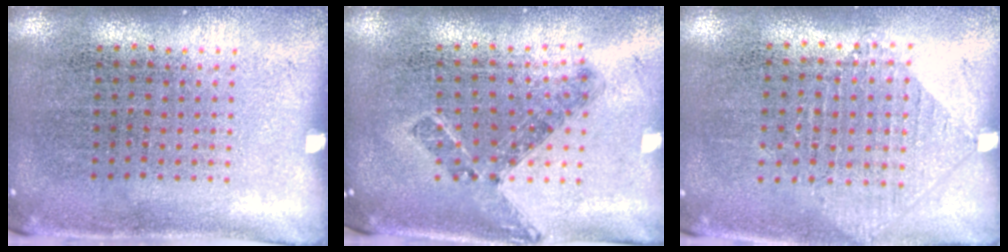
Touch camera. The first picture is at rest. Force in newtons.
{"total": 0.7, "press": 0.7, "slide": 0.2}
{"total": 0.9, "press": 0.9, "slide": 0.3}